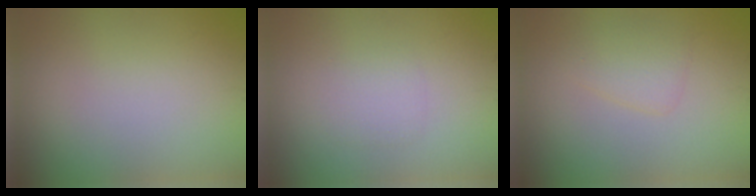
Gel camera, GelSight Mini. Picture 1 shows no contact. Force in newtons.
{"total": 1.4, "press": 1.4, "slide": 0.1}
{"total": 1.9, "press": 1.9, "slide": 0.2}